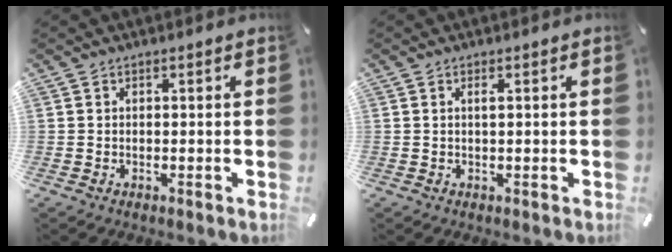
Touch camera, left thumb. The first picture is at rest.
{"total": 1.1, "force": [0.3, 0.1, 1.0], "torque": [-0.021, 0.000, 0.005]}